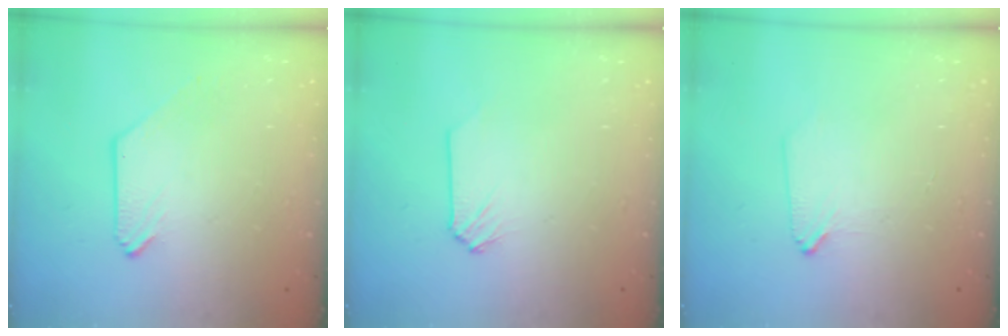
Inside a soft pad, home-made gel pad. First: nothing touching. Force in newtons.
{"total": 0.0}
{"total": 1.2, "press": 1.2, "slide": 0.3}